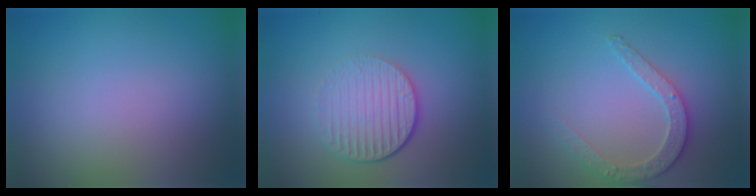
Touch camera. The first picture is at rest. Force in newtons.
{"total": 4.6, "press": 2.9, "slide": 3.6}
{"total": 2.7, "press": 2.6, "slide": 0.7}